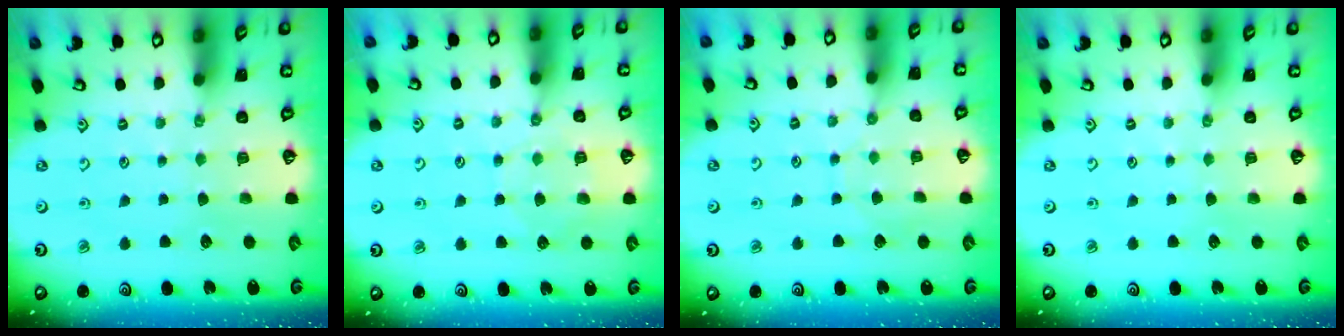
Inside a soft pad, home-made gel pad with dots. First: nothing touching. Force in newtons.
{"total": 6.0, "press": 6.0, "slide": 0.9}
{"total": 5.0, "press": 5.0, "slide": 0.5}
{"total": 0.0}